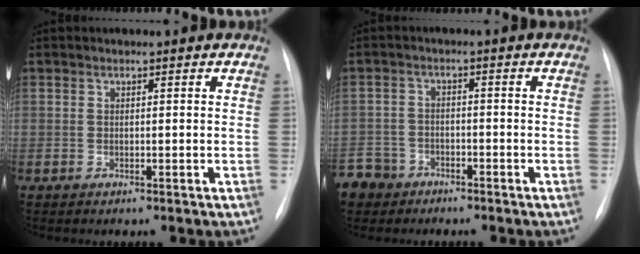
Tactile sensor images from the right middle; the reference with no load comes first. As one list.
[{"total": 6.8, "force": [-5.0, 4.7, 0.2], "torque": [-0.009, 0.002, -0.092]}]